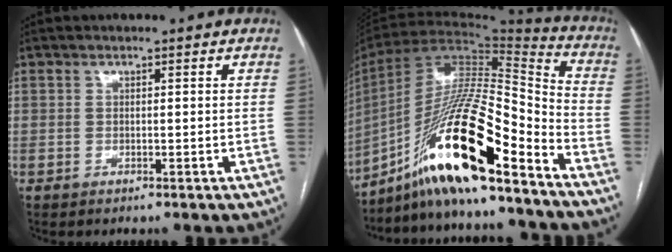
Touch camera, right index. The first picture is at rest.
{"total": 21.3, "force": [-13.8, 2.4, 16.0], "torque": [-0.311, -0.007, -0.249]}